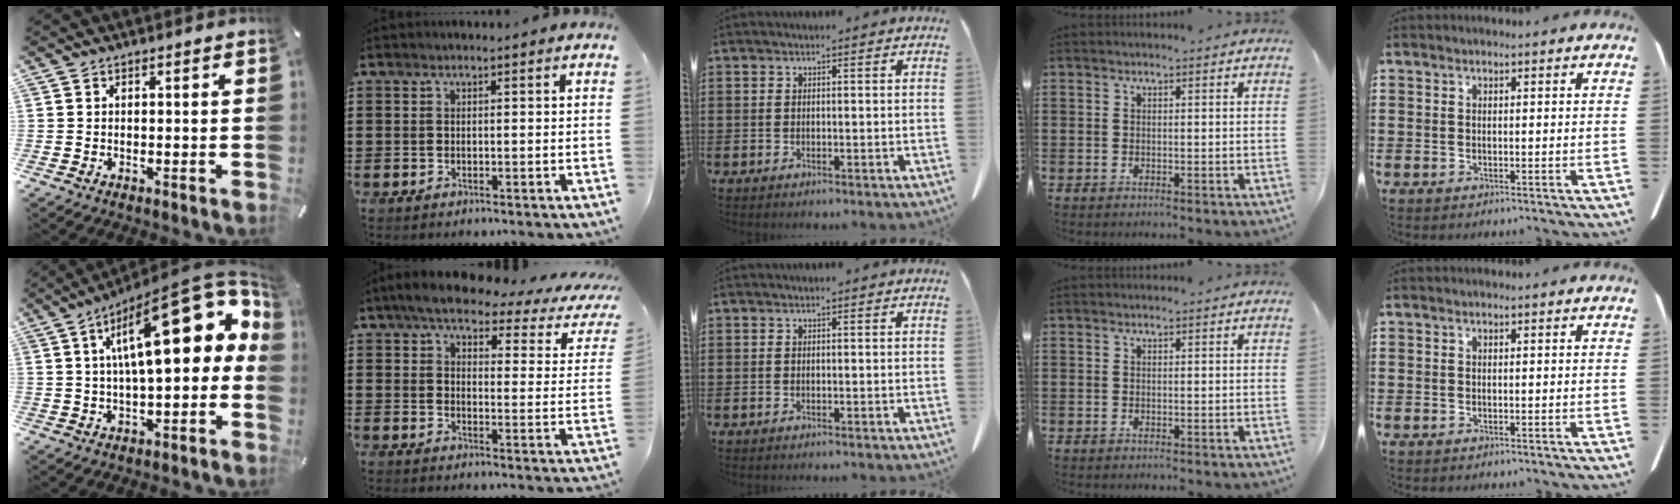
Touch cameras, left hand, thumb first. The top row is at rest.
{"thumb": {"total": 24.1, "force": [8.1, 8.8, 21.0], "torque": [-0.327, -0.056, 0.132]}, "index": {"total": 6.0, "force": [4.7, 1.3, 3.6], "torque": [-0.084, -0.021, 0.075]}}